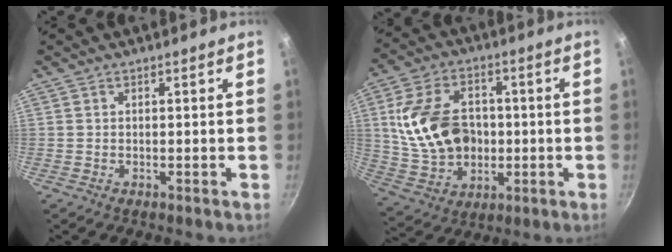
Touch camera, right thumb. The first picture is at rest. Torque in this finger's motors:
{"motor_torque": [0.23, 0.33, 1.18, 0.41, 0.15]}